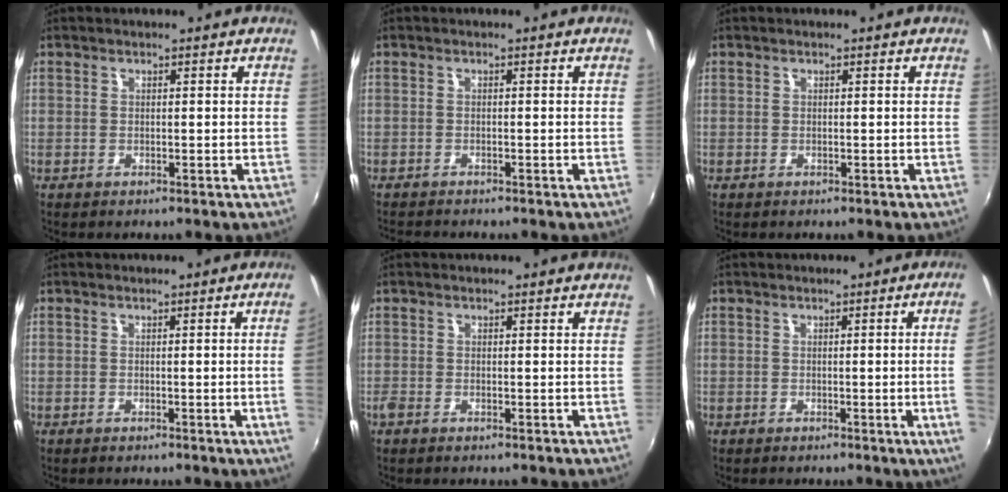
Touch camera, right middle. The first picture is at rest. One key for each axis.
{"total": 2.0, "fx": -1.9, "fy": 0.2, "fz": 0.4, "tx": -0.016, "ty": -0.011, "tz": -0.036}
{"total": 0.0}
{"total": 3.1, "fx": -0.1, "fy": -1.7, "fz": 2.6, "tx": -0.047, "ty": -0.011, "tz": 0.007}
{"total": 1.2, "fx": -1.0, "fy": 0.5, "fz": 0.5, "tx": -0.011, "ty": -0.004, "tz": -0.021}
{"total": 6.1, "fx": -0.2, "fy": -1.3, "fz": 6.0, "tx": -0.076, "ty": -0.011, "tz": 0.000}